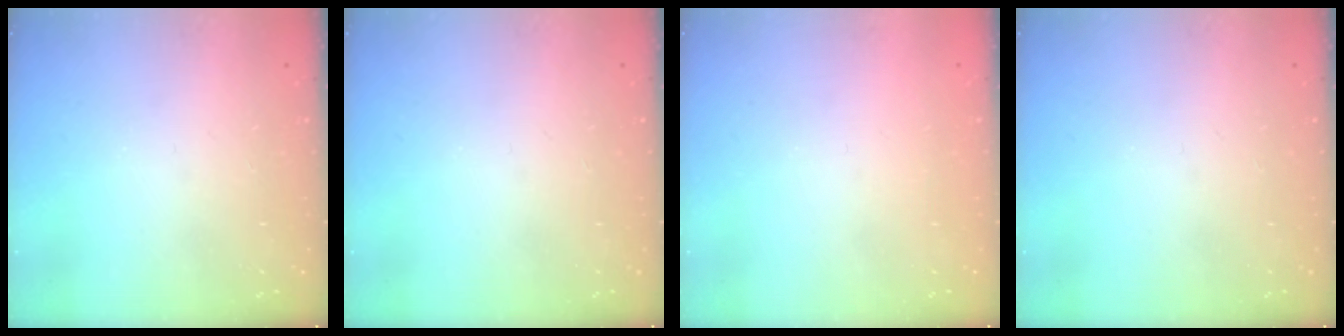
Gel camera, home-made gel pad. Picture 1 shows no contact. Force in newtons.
{"total": 0.0}
{"total": 1.3, "press": 1.3, "slide": 0.2}
{"total": 0.0}